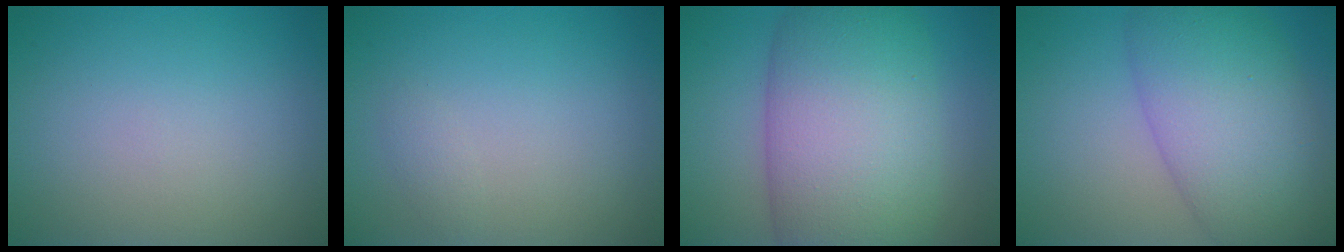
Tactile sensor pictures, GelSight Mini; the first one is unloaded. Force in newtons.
{"total": 0.7, "press": 0.7, "slide": 0.0}
{"total": 13.6, "press": 13.5, "slide": 0.6}
{"total": 9.6, "press": 9.6, "slide": 0.4}